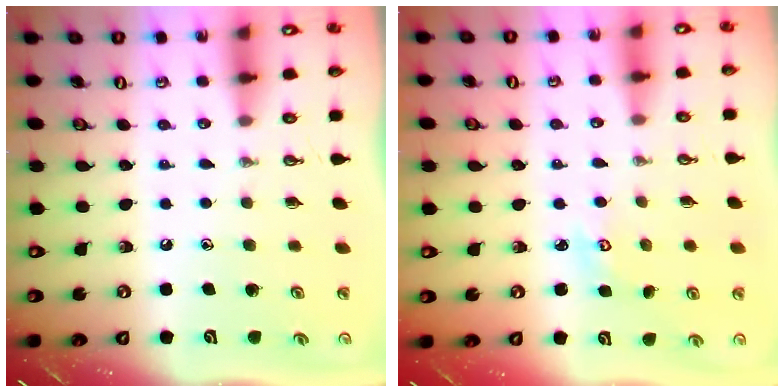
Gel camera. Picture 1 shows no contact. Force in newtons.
{"total": 2.8, "press": 2.8, "slide": 0.3}